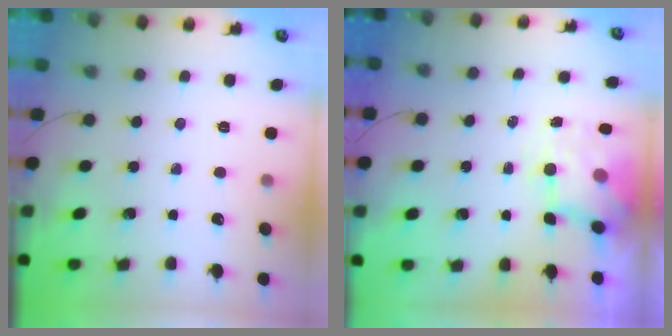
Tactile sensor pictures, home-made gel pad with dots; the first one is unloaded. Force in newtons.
{"total": 6.7, "press": 6.6, "slide": 1.2}